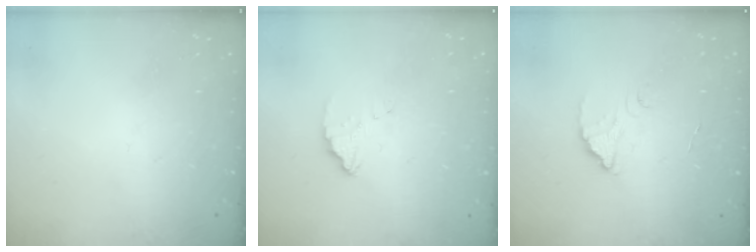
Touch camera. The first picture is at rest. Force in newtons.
{"total": 2.5, "press": 2.5, "slide": 0.2}
{"total": 2.0, "press": 2.0, "slide": 0.1}